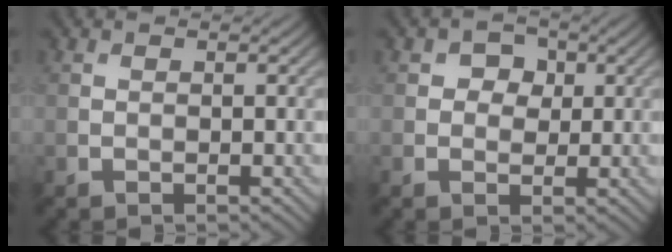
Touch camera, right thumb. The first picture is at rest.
{"total": 2.9, "force": [0.7, 2.5, 1.4], "torque": [-0.019, 0.001, 0.001]}